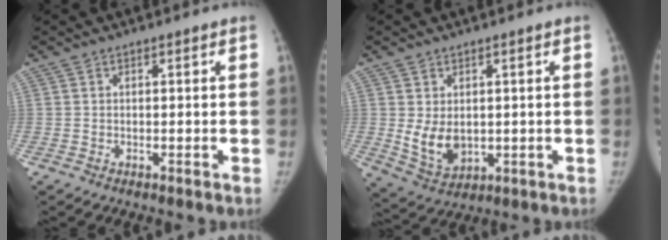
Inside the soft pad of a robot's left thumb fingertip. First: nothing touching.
{"total": 6.6, "force": [0.3, 4.7, 4.6], "torque": [-0.069, -0.025, 0.024]}